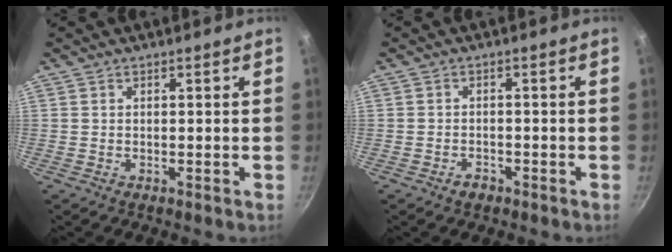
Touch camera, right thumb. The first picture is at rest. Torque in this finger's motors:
{"motor_torque": [-0.41, 0.21, -0.41, 0.04, 0.01]}